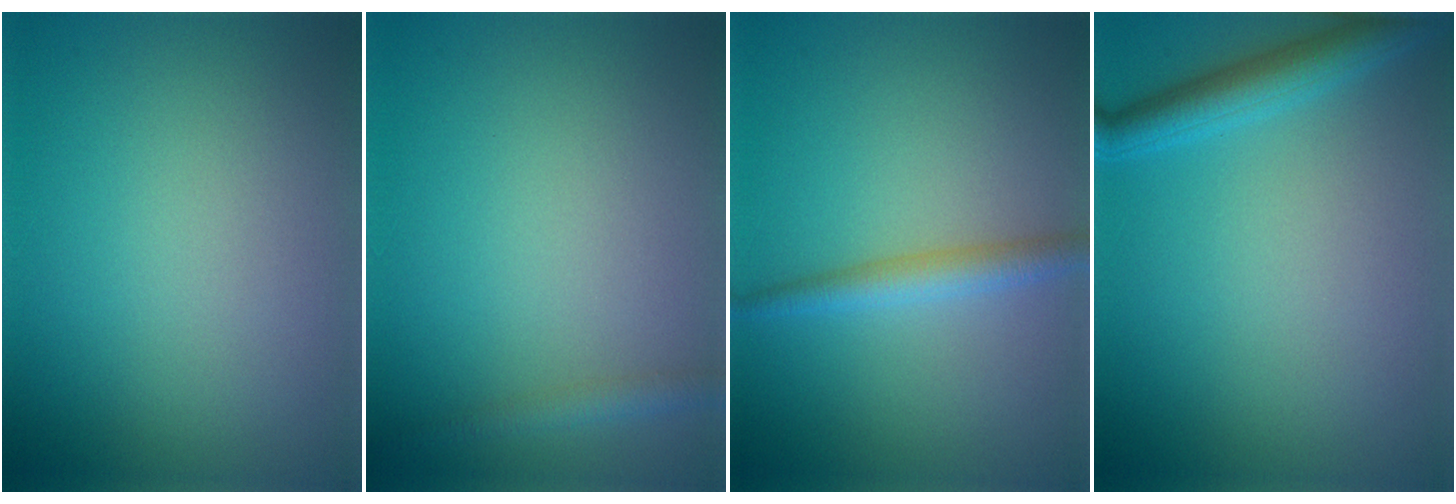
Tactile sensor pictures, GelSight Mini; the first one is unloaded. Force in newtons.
{"total": 1.5, "press": 1.5, "slide": 0.1}
{"total": 2.2, "press": 2.2, "slide": 0.1}
{"total": 3.2, "press": 3.2, "slide": 0.2}